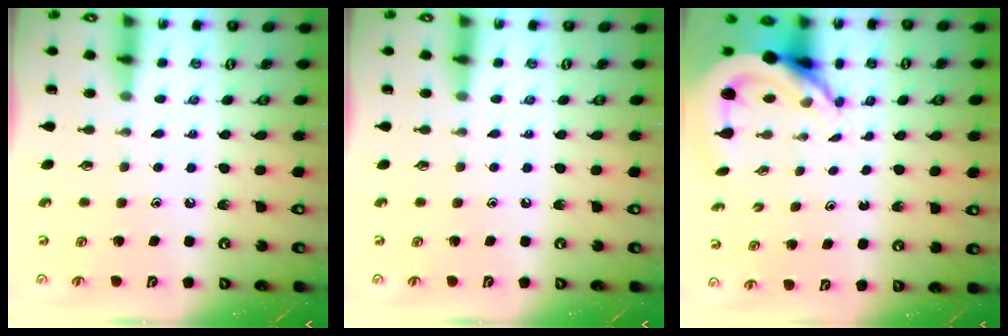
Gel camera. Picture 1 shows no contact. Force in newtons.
{"total": 0.0}
{"total": 7.1, "press": 7.0, "slide": 1.1}